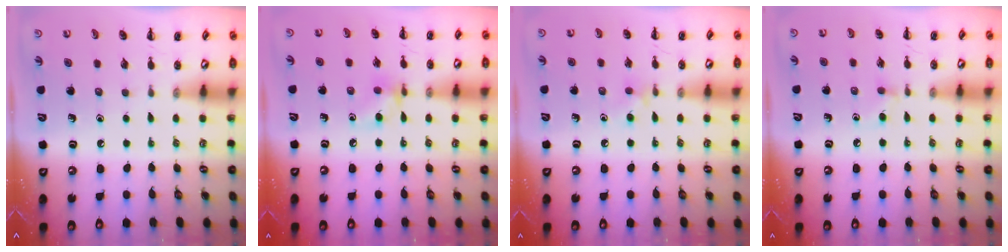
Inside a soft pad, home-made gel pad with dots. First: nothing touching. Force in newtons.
{"total": 5.8, "press": 5.7, "slide": 0.6}
{"total": 3.9, "press": 3.6, "slide": 1.5}
{"total": 4.2, "press": 3.9, "slide": 1.7}